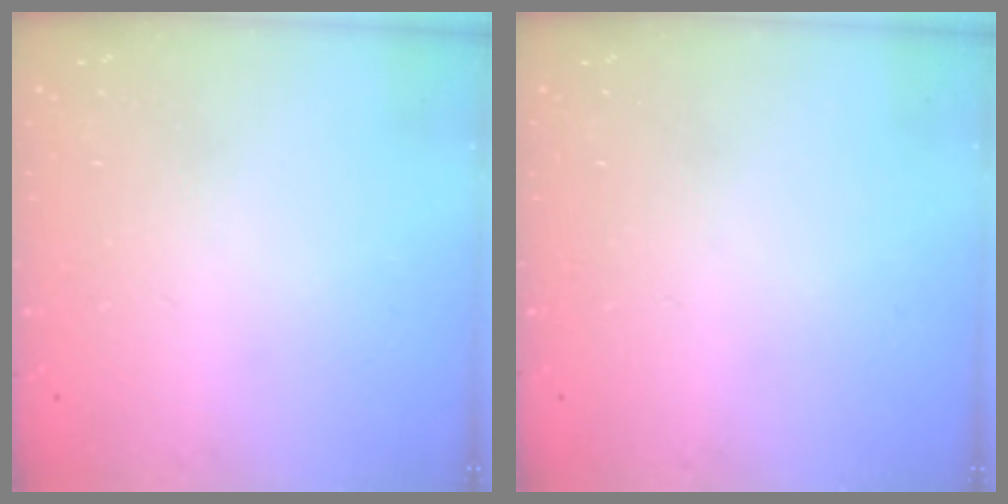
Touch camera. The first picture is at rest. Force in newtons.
{"total": 0.0}